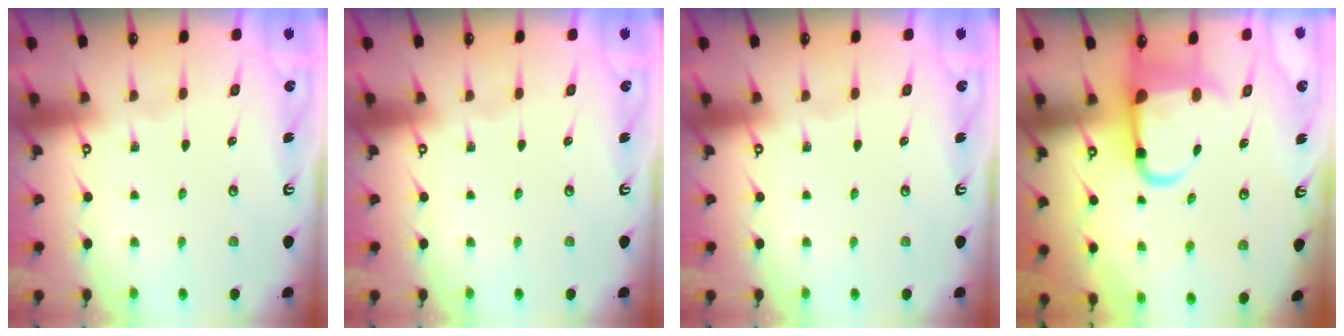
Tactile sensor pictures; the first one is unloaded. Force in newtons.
{"total": 0.0}
{"total": 0.0}
{"total": 7.3, "press": 7.1, "slide": 1.8}